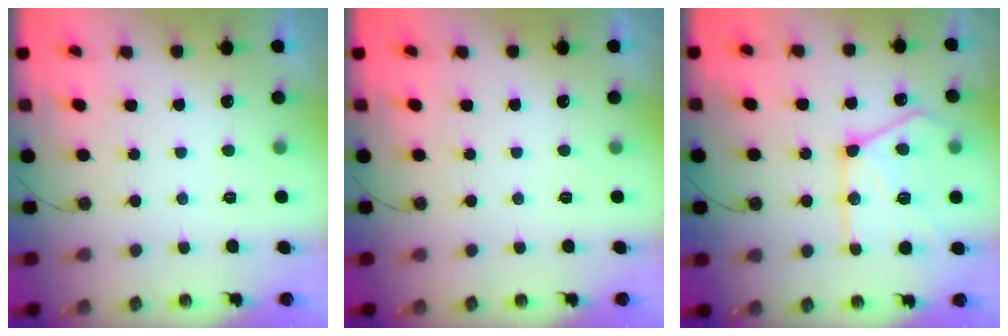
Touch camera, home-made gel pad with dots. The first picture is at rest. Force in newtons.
{"total": 0.0}
{"total": 17.0, "press": 17.0, "slide": 1.0}